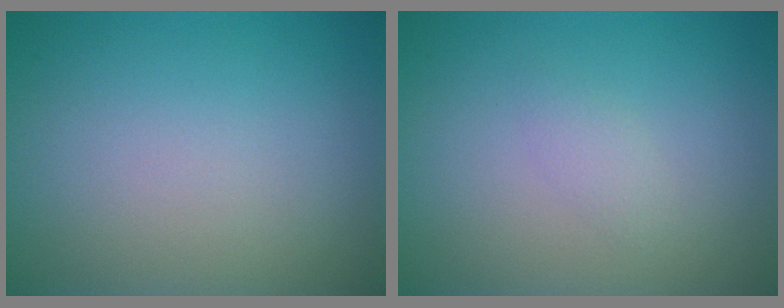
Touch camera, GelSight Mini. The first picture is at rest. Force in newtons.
{"total": 1.0, "press": 1.0, "slide": 0.0}